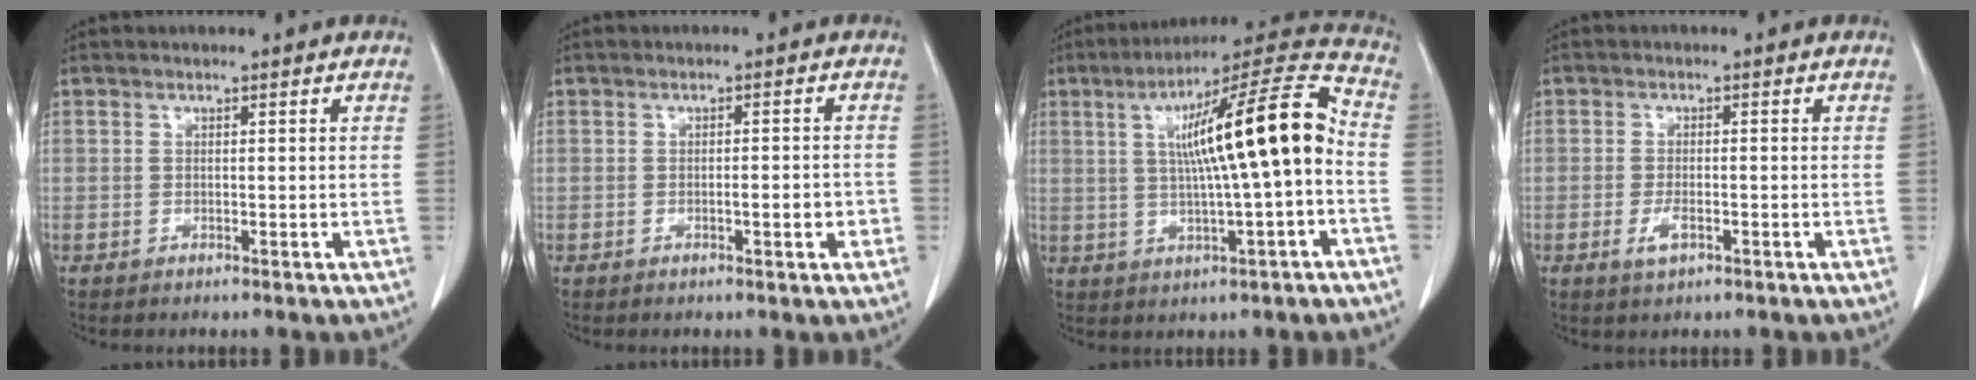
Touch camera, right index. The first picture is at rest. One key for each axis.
{"total": 2.6, "fx": -0.8, "fy": 0.7, "fz": 2.4, "tx": -0.036, "ty": 0.001, "tz": -0.010}
{"total": 15.9, "fx": 0.7, "fy": 1.0, "fz": 15.9, "tx": -0.245, "ty": 0.032, "tz": 0.009}
{"total": 2.6, "fx": -1.1, "fy": 1.0, "fz": 2.1, "tx": -0.042, "ty": 0.000, "tz": -0.019}